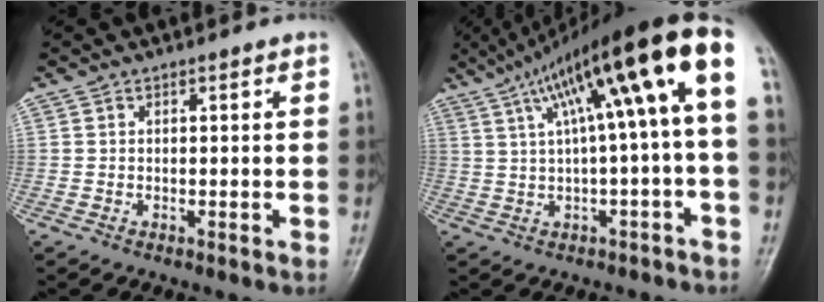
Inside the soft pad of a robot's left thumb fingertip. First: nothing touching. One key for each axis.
{"total": 16.0, "fx": 4.3, "fy": 2.2, "fz": 15.2, "tx": -0.247, "ty": 0.050, "tz": 0.069}